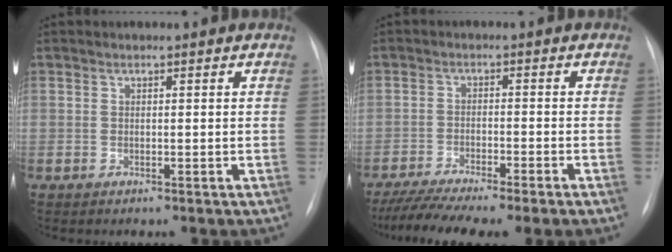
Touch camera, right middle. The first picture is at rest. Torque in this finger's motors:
{"motor_torque": [1.08, -1.06, 0.29, 0.14]}